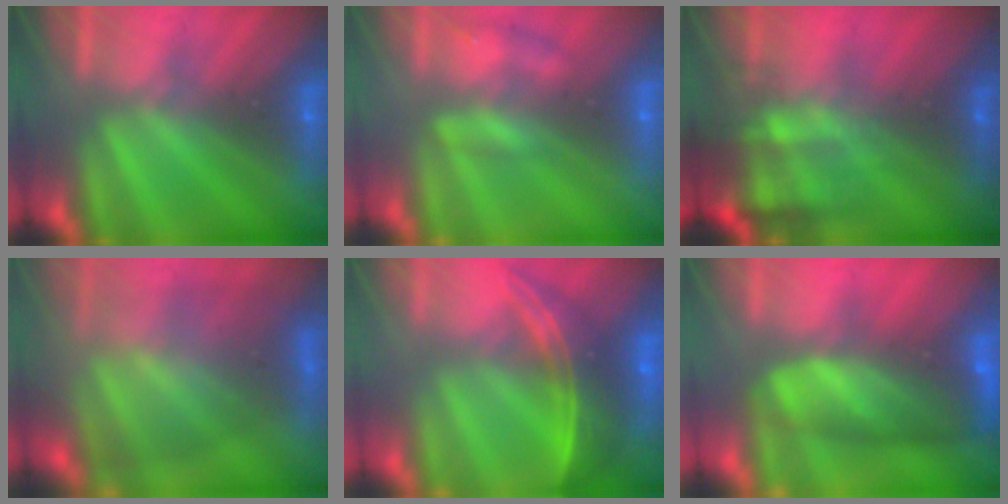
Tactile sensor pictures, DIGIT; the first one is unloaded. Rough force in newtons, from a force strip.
{"total": 2.3}
{"total": 6.9}
{"total": 9.4}
{"total": 10.5}
{"total": 7.6}